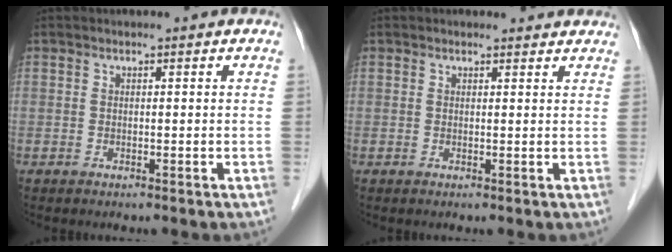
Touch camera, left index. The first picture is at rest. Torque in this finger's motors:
{"motor_torque": [0.50, -0.50, 0.08, -0.01]}